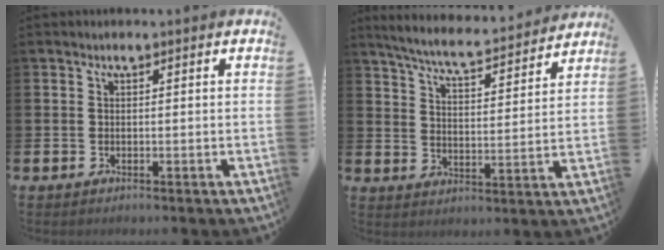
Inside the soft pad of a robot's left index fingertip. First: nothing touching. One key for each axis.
{"total": 6.5, "fx": 6.2, "fy": 0.4, "fz": 1.9, "tx": -0.069, "ty": -0.044, "tz": 0.106}